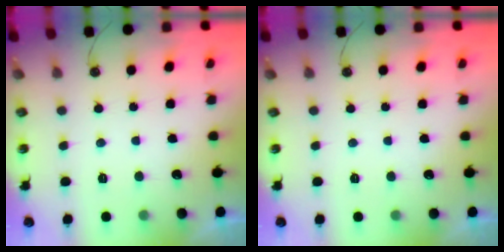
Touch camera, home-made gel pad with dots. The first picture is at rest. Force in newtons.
{"total": 0.0}